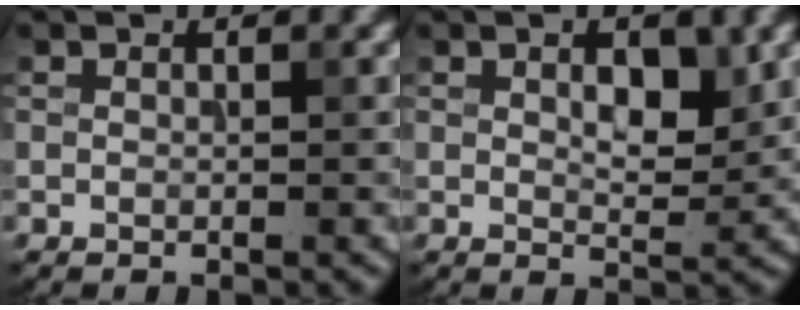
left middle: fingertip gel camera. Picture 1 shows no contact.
{"total": 3.1, "force": [1.0, 1.4, 2.6], "torque": [-0.036, -0.003, 0.019]}